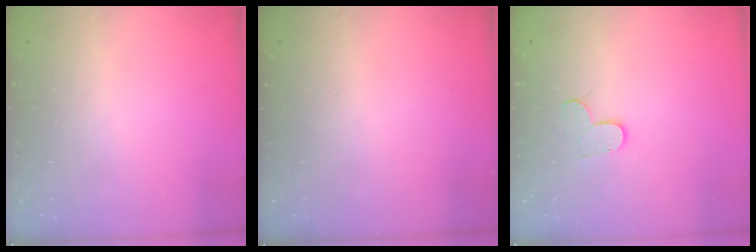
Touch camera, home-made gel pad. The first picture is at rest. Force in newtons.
{"total": 0.0}
{"total": 3.3, "press": 3.3, "slide": 0.3}